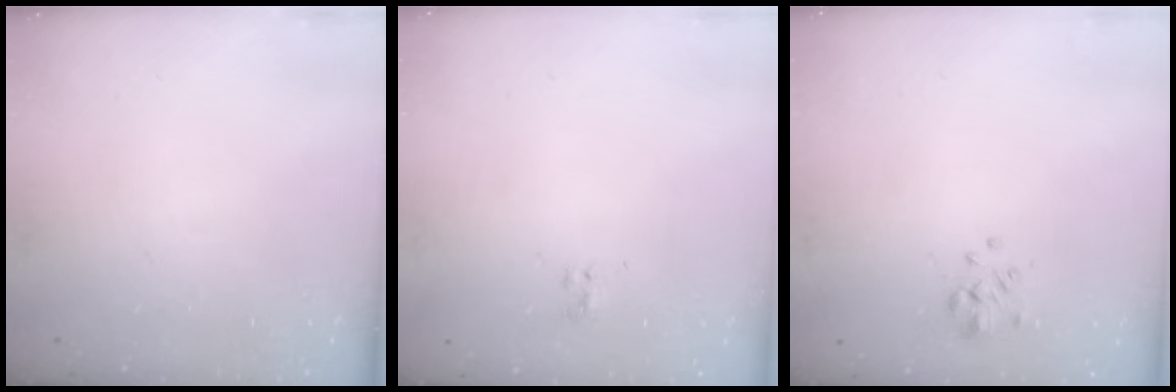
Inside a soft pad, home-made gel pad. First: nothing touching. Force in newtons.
{"total": 1.5, "press": 1.3, "slide": 0.9}
{"total": 2.4, "press": 2.2, "slide": 1.1}